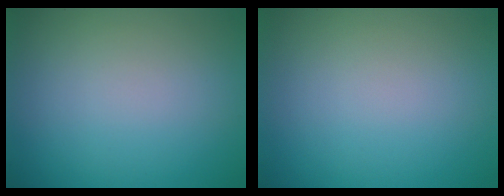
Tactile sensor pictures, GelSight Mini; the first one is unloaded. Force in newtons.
{"total": 0.0}